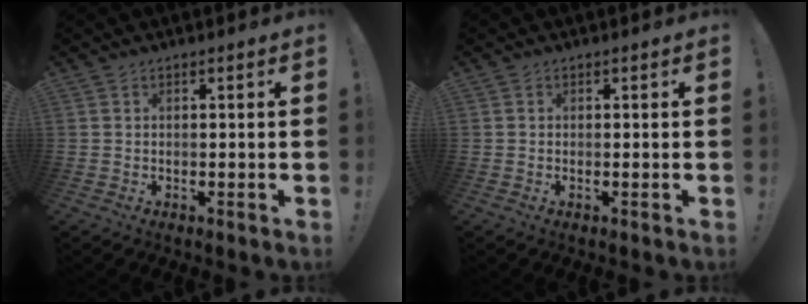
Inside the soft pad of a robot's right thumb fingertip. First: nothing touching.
{"total": 0.0}